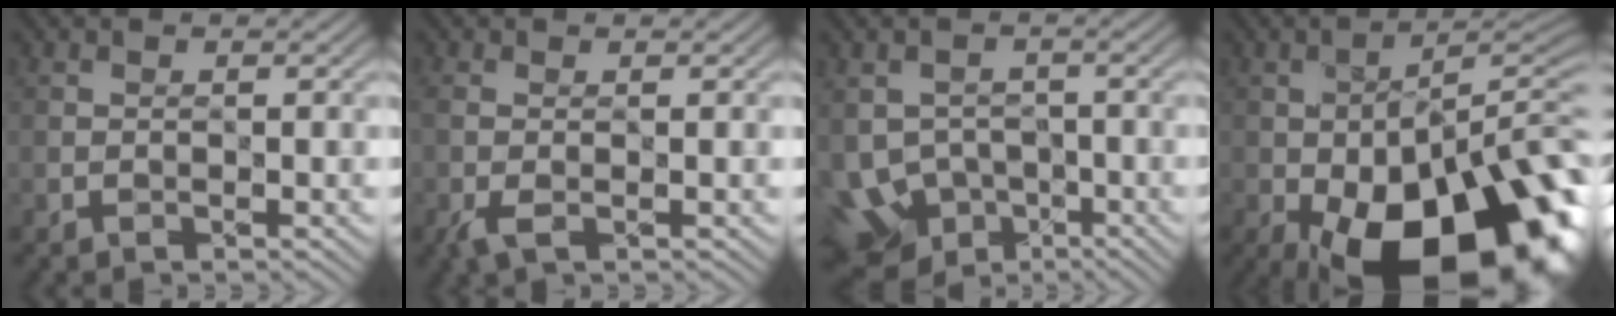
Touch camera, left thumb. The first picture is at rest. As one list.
[{"total": 2.2, "force": [-0.9, 0.7, 1.9], "torque": [-0.052, -0.007, -0.018]}, {"total": 6.9, "force": [-4.5, 4.9, 2.1], "torque": [-0.045, -0.019, -0.077]}, {"total": 22.1, "force": [-11.0, 11.1, 15.6], "torque": [-0.203, -0.056, -0.129]}]